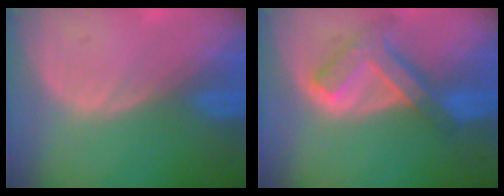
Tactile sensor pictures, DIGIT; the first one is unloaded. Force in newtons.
{"total": 7.6, "press": 6.5, "slide": 4.0}